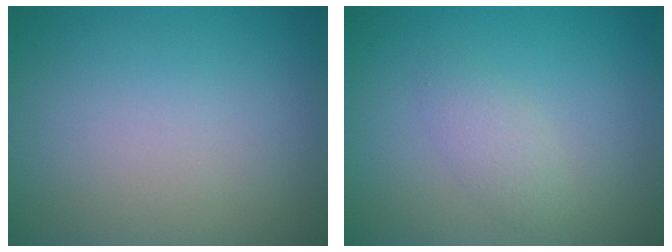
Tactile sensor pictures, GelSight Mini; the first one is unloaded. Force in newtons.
{"total": 1.7, "press": 1.7, "slide": 0.1}